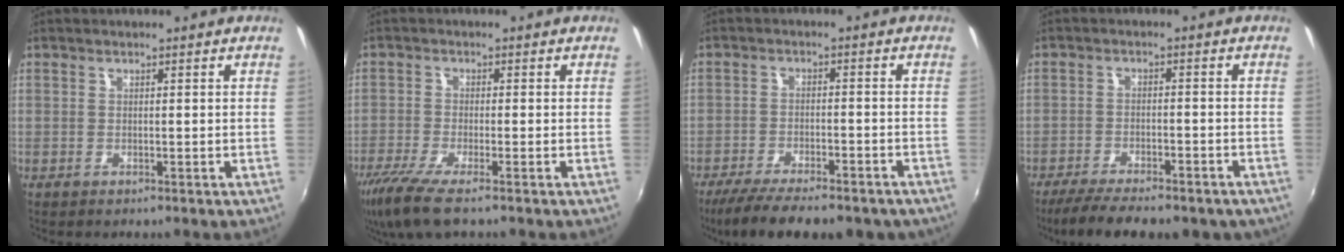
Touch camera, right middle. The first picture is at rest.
{"total": 8.3, "force": [-6.0, 0.9, 5.6], "torque": [-0.136, -0.034, -0.111]}
{"total": 16.7, "force": [-13.3, 4.8, 8.9], "torque": [-0.171, -0.035, -0.188]}
{"total": 14.6, "force": [-11.5, 4.3, 7.9], "torque": [-0.156, -0.032, -0.162]}